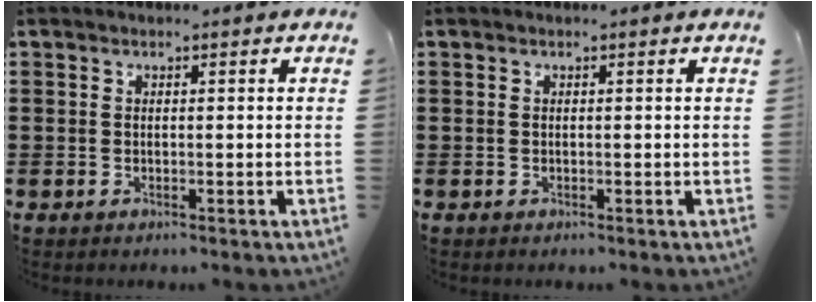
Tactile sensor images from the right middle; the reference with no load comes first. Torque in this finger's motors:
{"motor_torque": [-0.03, -0.33, -0.04, -0.01]}